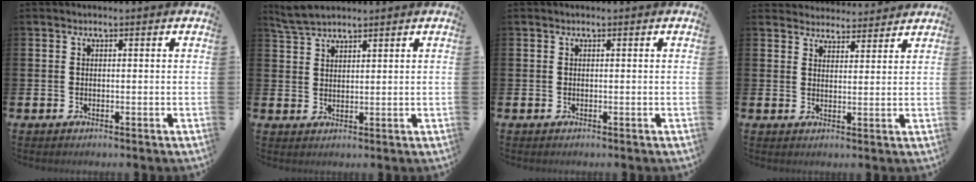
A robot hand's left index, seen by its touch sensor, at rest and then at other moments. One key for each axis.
{"total": 4.0, "fx": 3.8, "fy": 0.7, "fz": 1.0, "tx": -0.026, "ty": -0.009, "tz": 0.069}
{"total": 0.0}
{"total": 3.9, "fx": 3.8, "fy": 0.7, "fz": -0.5, "tx": -0.002, "ty": -0.024, "tz": 0.069}